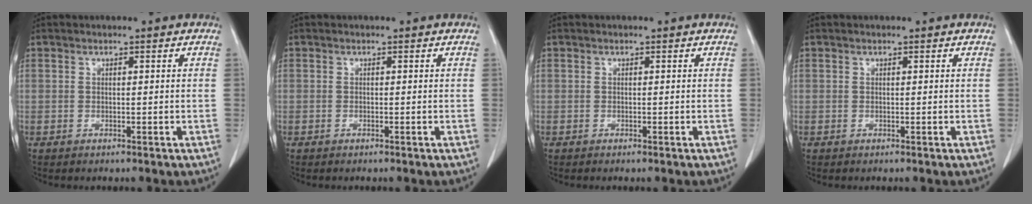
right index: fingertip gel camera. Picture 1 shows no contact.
{"total": 0.0}
{"total": 0.0}
{"total": 0.0}